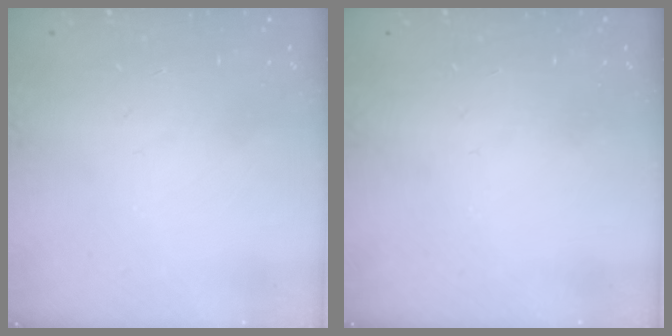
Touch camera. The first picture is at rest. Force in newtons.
{"total": 0.0}